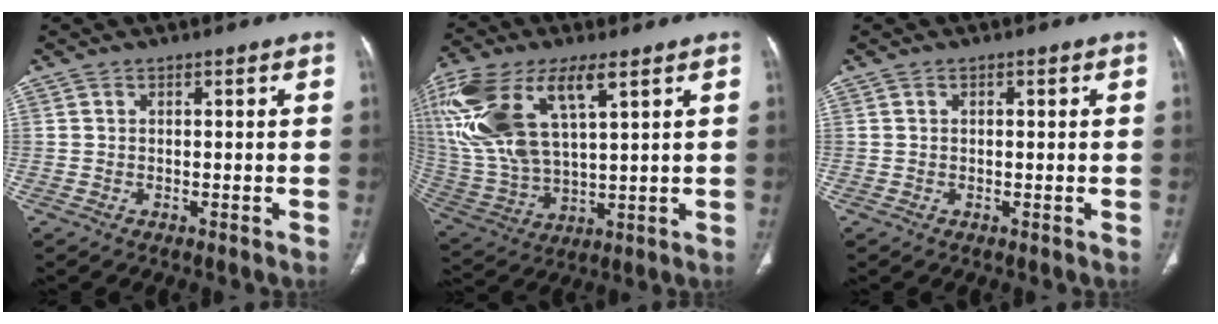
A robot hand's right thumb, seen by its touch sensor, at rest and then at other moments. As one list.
[{"total": 21.9, "force": [9.0, 9.6, 17.5], "torque": [-0.390, -0.011, 0.180]}, {"total": 0.7, "force": [0.3, 0.3, 0.5], "torque": [-0.010, 0.004, 0.005]}]